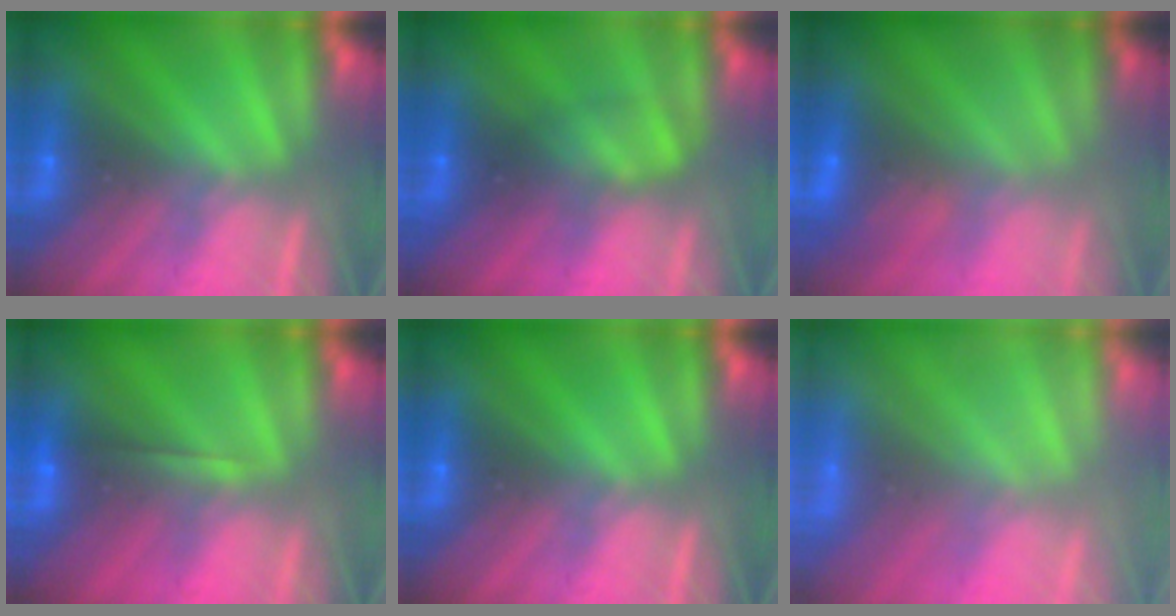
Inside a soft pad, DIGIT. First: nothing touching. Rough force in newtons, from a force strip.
{"total": 2.6}
{"total": 2.9}
{"total": 1.8}
{"total": 0.0}
{"total": 7.4}